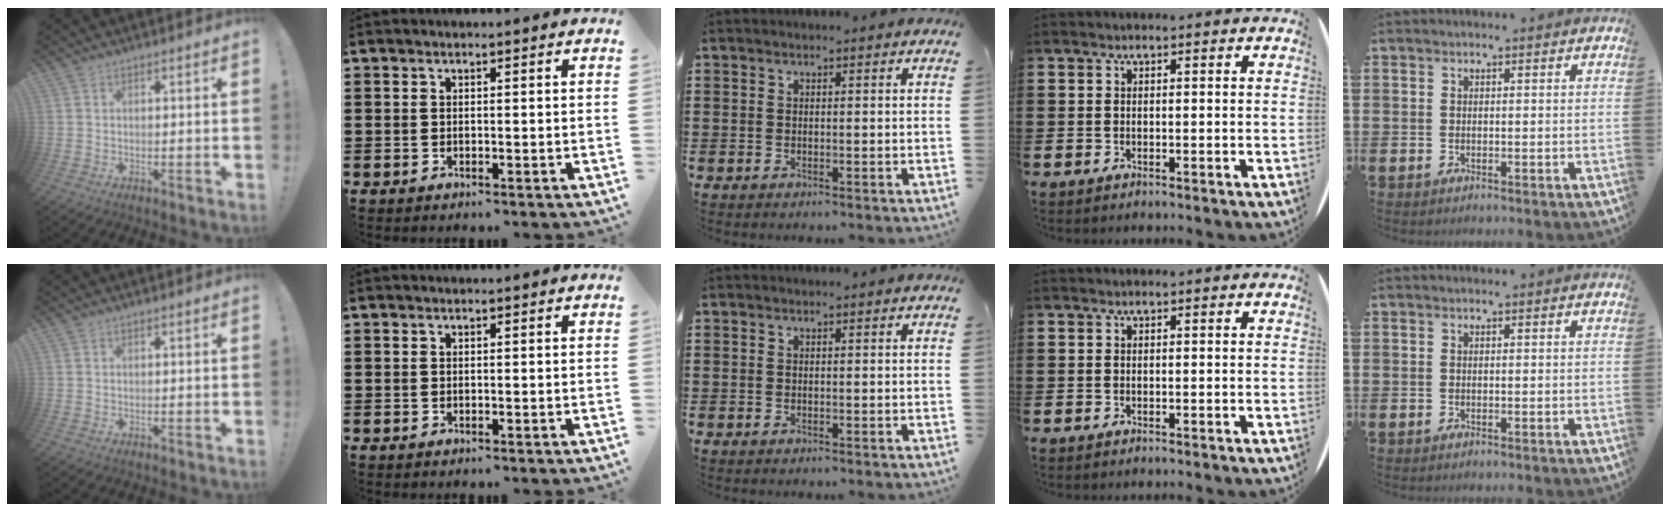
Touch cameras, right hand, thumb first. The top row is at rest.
{}